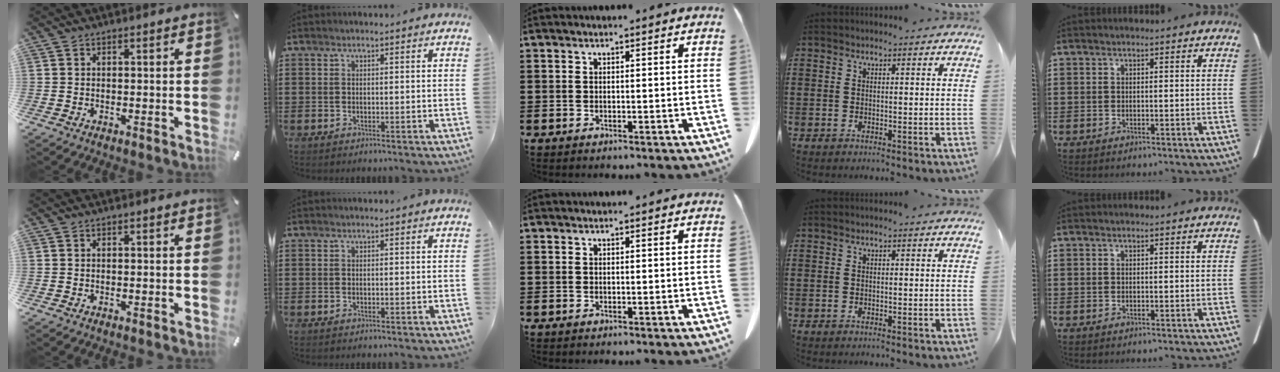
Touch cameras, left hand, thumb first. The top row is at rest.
{}